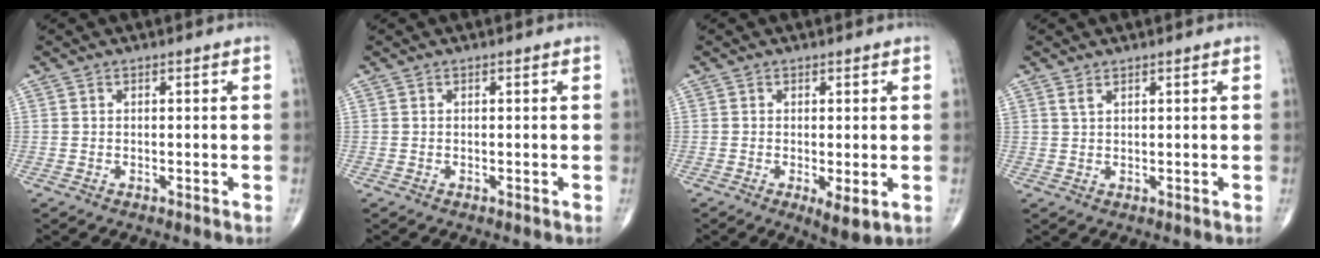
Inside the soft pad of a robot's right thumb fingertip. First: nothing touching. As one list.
[{"total": 0.0}, {"total": 4.1, "force": [-0.9, 1.3, 3.8], "torque": [-0.060, -0.013, -0.014]}, {"total": 1.2, "force": [0.9, 0.4, 0.6], "torque": [-0.010, -0.001, 0.021]}]